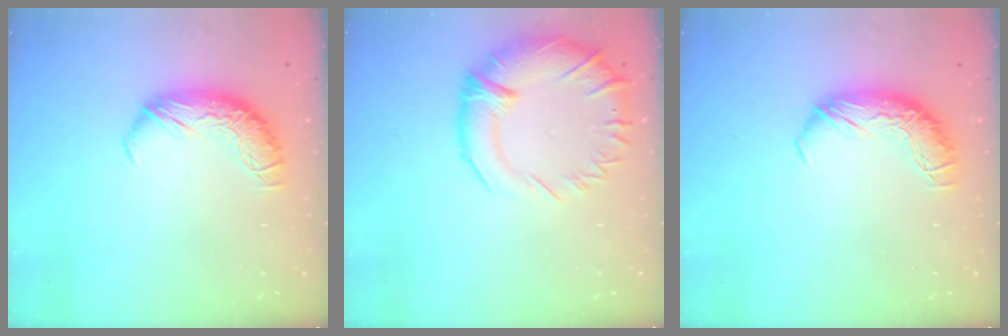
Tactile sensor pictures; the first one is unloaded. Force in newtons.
{"total": 5.6, "press": 3.8, "slide": 4.1}
{"total": 0.0}